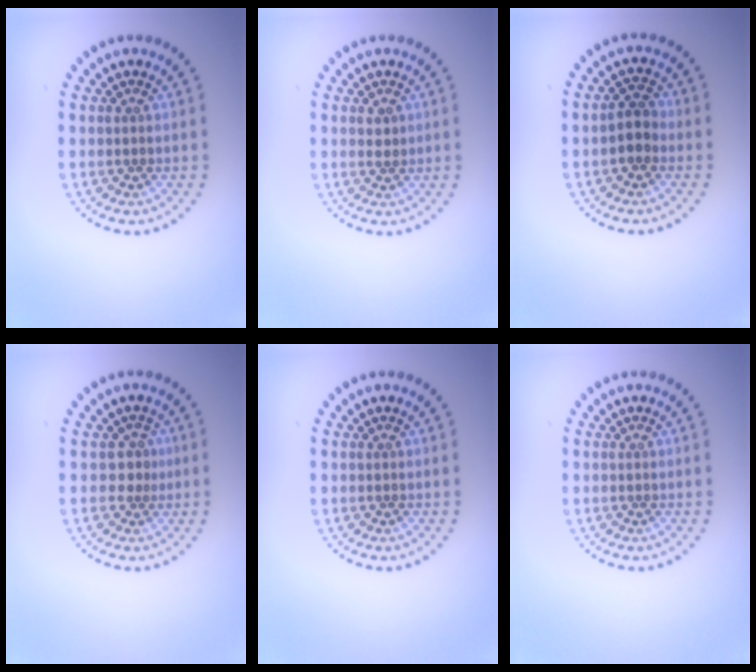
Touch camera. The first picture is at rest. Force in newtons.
{"total": 1.1, "press": 1.1, "slide": 0.2}
{"total": 2.0, "press": 1.9, "slide": 0.6}
{"total": 1.7, "press": 1.2, "slide": 1.1}
{"total": 0.0}
{"total": 0.0}